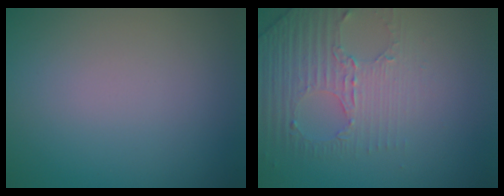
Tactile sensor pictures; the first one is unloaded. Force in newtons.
{"total": 4.5, "press": 3.1, "slide": 3.2}